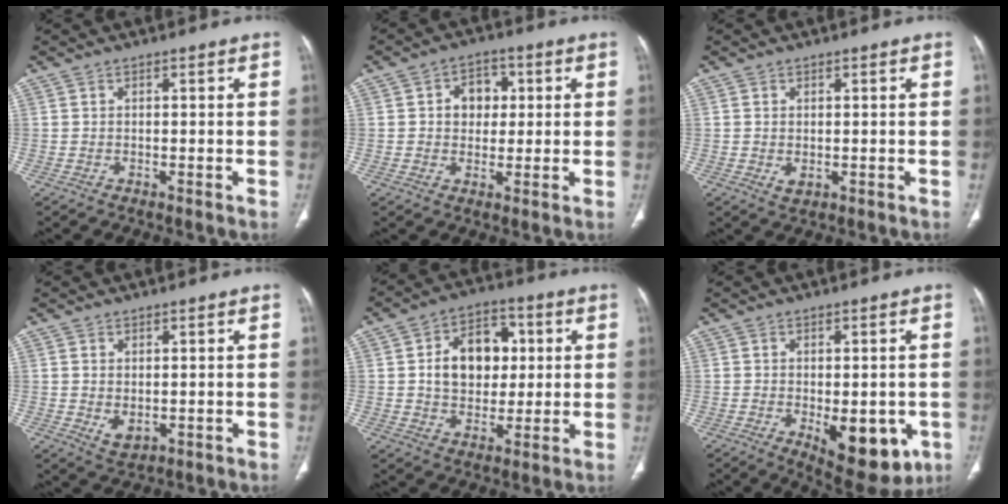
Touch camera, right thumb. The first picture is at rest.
{"total": 6.3, "force": [1.2, 5.1, 3.6], "torque": [-0.018, 0.004, 0.014]}
{"total": 1.8, "force": [-0.2, 1.2, 1.3], "torque": [-0.024, -0.005, 0.003]}
{"total": 3.3, "force": [-0.2, 2.2, 2.4], "torque": [-0.036, -0.008, 0.010]}
{"total": 13.0, "force": [2.0, 9.4, 8.8], "torque": [-0.096, 0.008, 0.033]}
{"total": 12.2, "force": [-3.5, 6.0, 10.0], "torque": [-0.101, -0.009, -0.033]}